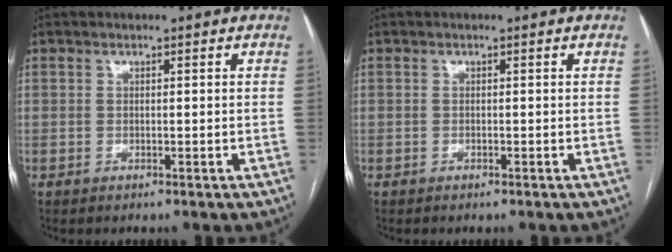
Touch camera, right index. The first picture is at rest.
{"total": 0.0}